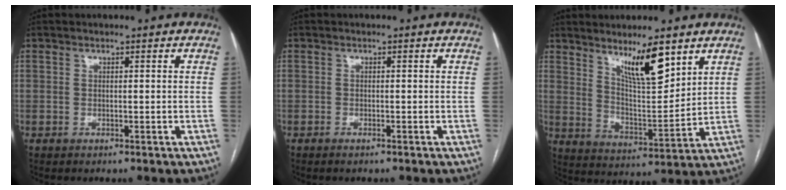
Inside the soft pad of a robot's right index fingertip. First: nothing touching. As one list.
[{"total": 0.6, "force": [-0.5, -0.2, 0.2], "torque": [-0.006, -0.002, -0.007]}, {"total": 9.9, "force": [6.8, 1.4, 7.0], "torque": [-0.127, -0.010, 0.128]}]